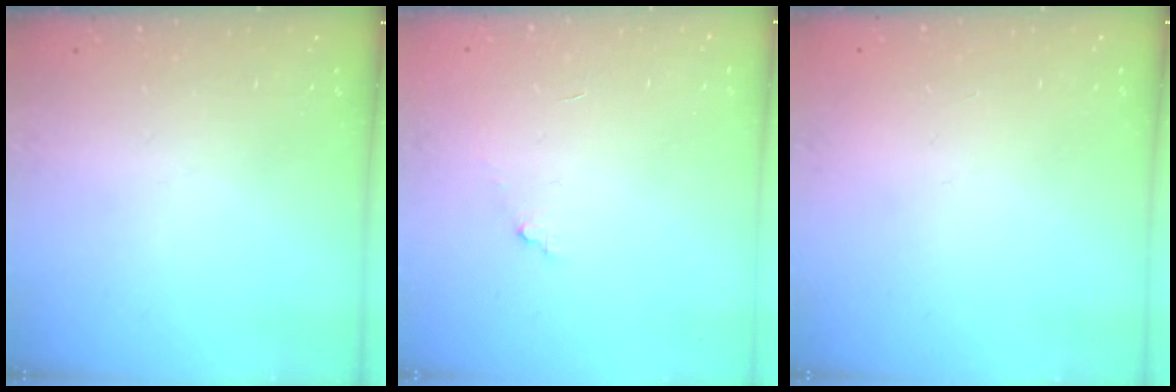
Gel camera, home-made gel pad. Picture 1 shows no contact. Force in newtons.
{"total": 4.7, "press": 4.7, "slide": 0.3}
{"total": 2.2, "press": 2.2, "slide": 0.1}